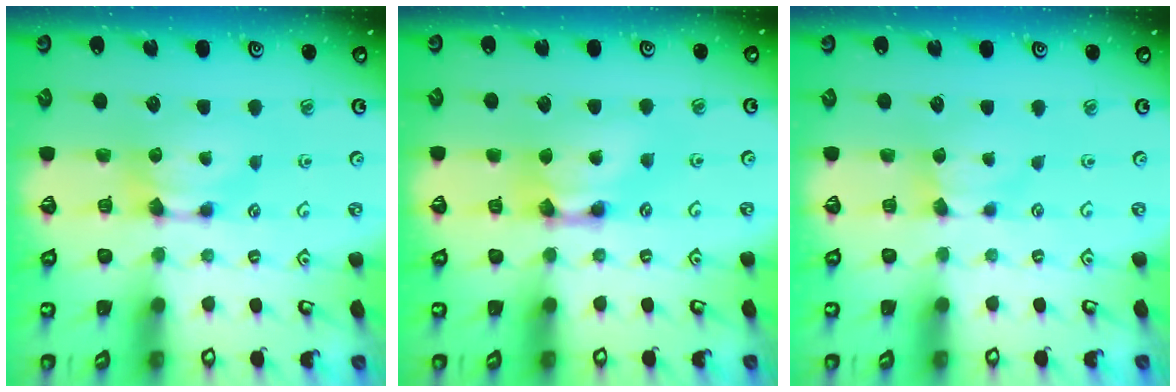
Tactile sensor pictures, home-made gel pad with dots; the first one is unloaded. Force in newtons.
{"total": 3.0, "press": 3.0, "slide": 0.2}
{"total": 1.8, "press": 1.7, "slide": 0.5}